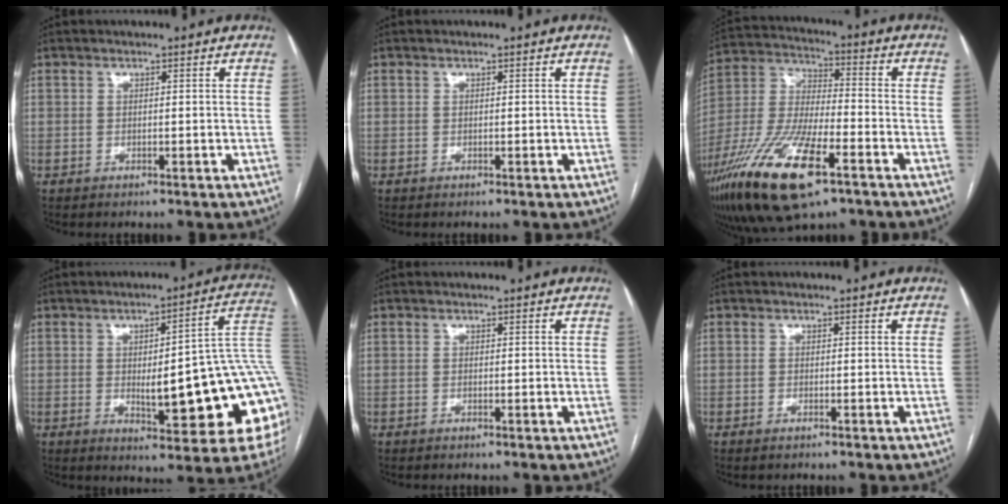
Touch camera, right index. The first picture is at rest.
{"total": 0.0}
{"total": 20.4, "force": [-11.0, 5.5, 16.2], "torque": [-0.360, -0.037, -0.201]}
{"total": 22.3, "force": [-1.9, 4.4, 21.8], "torque": [-0.185, 0.021, -0.014]}
{"total": 0.0}
{"total": 0.7, "force": [-0.5, 0.2, 0.4], "torque": [-0.008, -0.001, -0.007]}